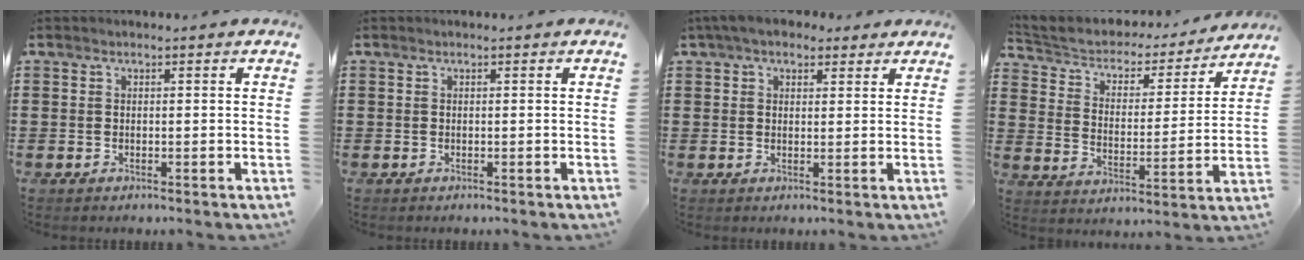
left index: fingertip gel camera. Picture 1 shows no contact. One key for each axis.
{"total": 0.0}
{"total": 4.2, "fx": 3.3, "fy": 2.0, "fz": 1.9, "tx": -0.048, "ty": 0.004, "tz": 0.061}
{"total": 3.7, "fx": 3.2, "fy": 1.6, "fz": 0.7, "tx": -0.037, "ty": -0.027, "tz": 0.046}